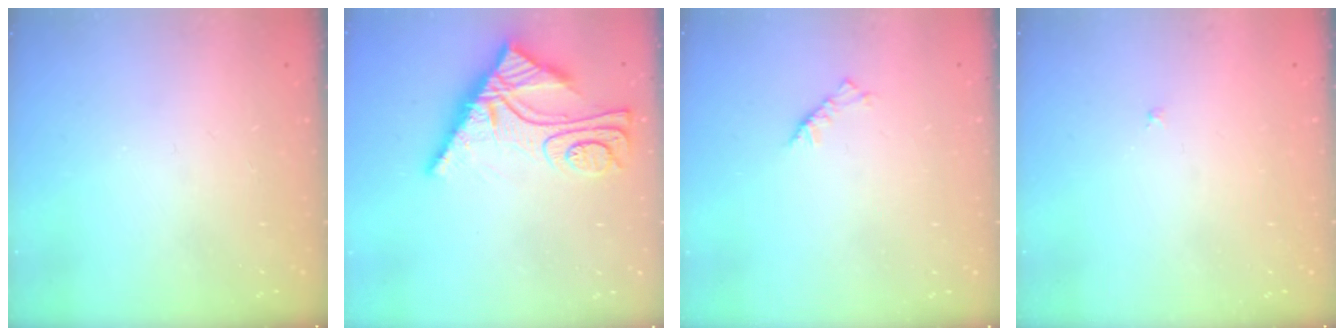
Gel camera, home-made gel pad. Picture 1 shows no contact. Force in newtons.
{"total": 11.4, "press": 11.4, "slide": 1.0}
{"total": 3.3, "press": 3.2, "slide": 0.7}
{"total": 0.9, "press": 0.9, "slide": 0.2}